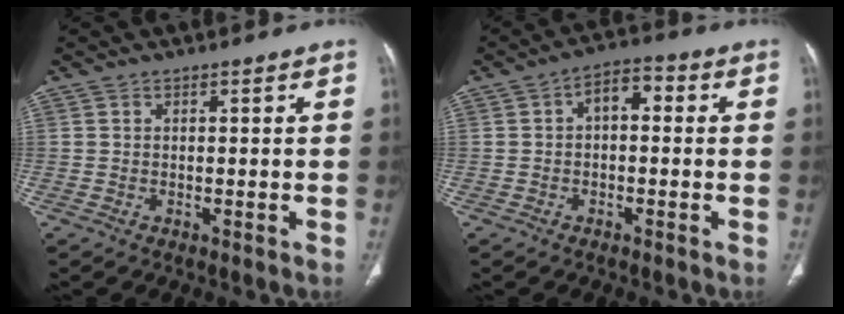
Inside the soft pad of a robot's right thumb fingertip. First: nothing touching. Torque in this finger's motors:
{"motor_torque": [0.84, 2.21, 0.68, -0.49, 0.00]}